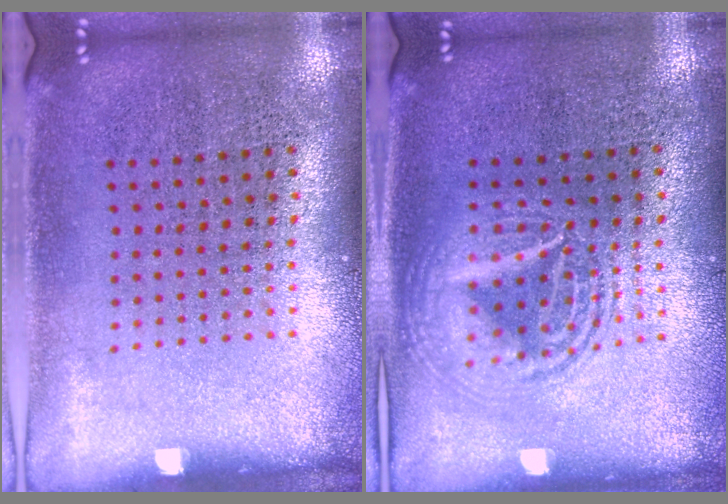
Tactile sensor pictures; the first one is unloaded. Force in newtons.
{"total": 2.9, "press": 2.8, "slide": 0.4}